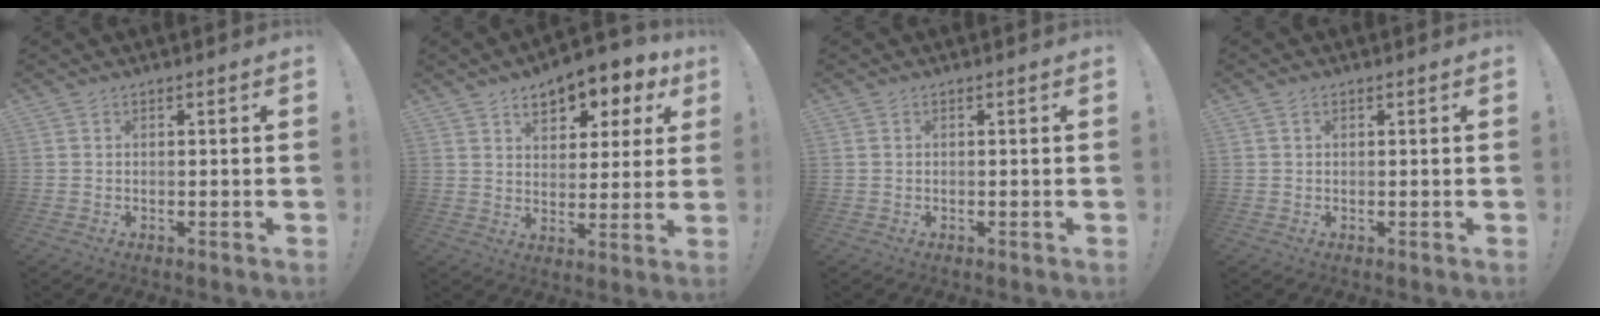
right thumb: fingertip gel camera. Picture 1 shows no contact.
{"total": 9.5, "force": [5.4, 5.5, 5.6], "torque": [-0.071, -0.035, 0.093]}
{"total": 0.0}
{"total": 0.8, "force": [0.5, 0.6, 0.3], "torque": [-0.001, 0.000, 0.008]}